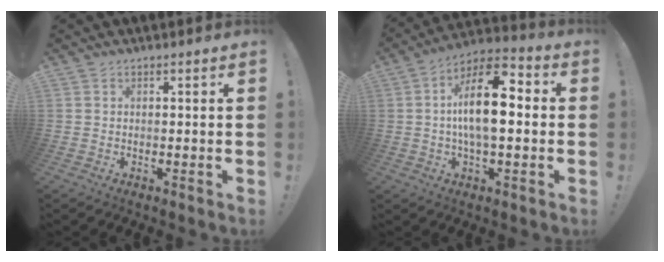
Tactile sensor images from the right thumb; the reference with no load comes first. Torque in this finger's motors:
{"motor_torque": [2.07, 2.00, 1.56, -0.12, 0.08]}